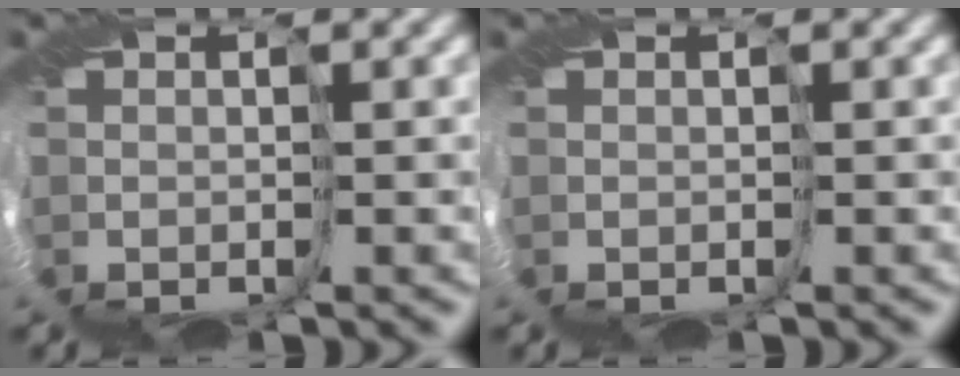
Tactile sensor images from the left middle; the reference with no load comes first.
{"total": 0.0}